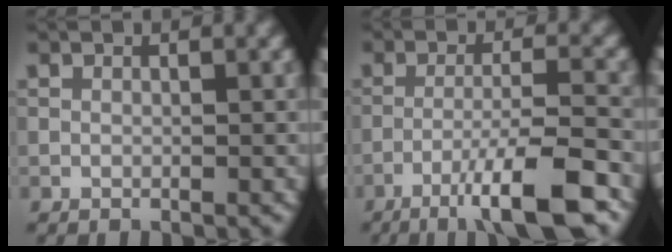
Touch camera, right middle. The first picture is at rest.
{"total": 7.9, "force": [-4.7, 1.0, 6.3], "torque": [-0.098, 0.007, -0.081]}